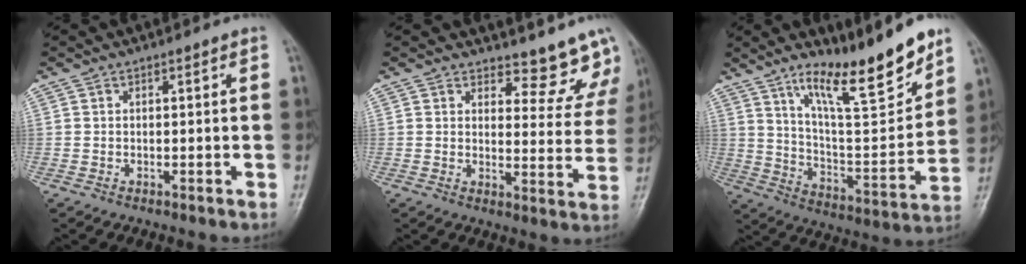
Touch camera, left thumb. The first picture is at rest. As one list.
[{"total": 10.0, "force": [9.4, 3.3, 1.0], "torque": [0.029, -0.084, 0.097]}, {"total": 18.4, "force": [13.1, 3.6, 12.4], "torque": [-0.162, -0.088, 0.224]}]